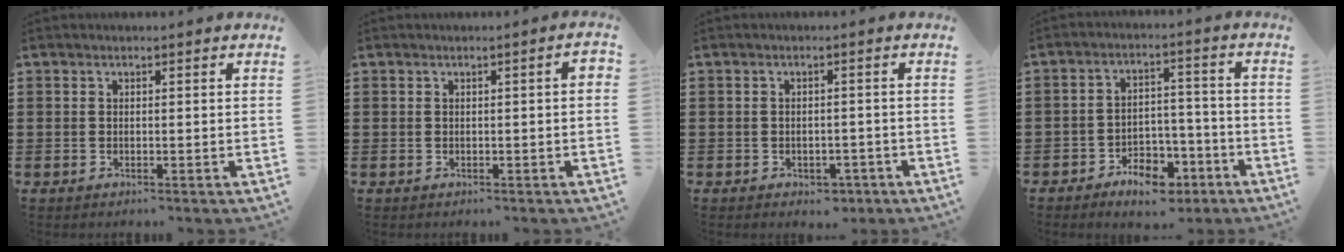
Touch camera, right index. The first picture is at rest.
{"total": 0.8, "force": [-0.2, 0.1, 0.8], "torque": [-0.012, -0.003, -0.003]}
{"total": 1.7, "force": [-1.3, 1.0, 0.4], "torque": [-0.013, 0.000, -0.028]}
{"total": 6.4, "force": [-4.5, 3.4, 3.1], "torque": [-0.055, 0.020, -0.082]}